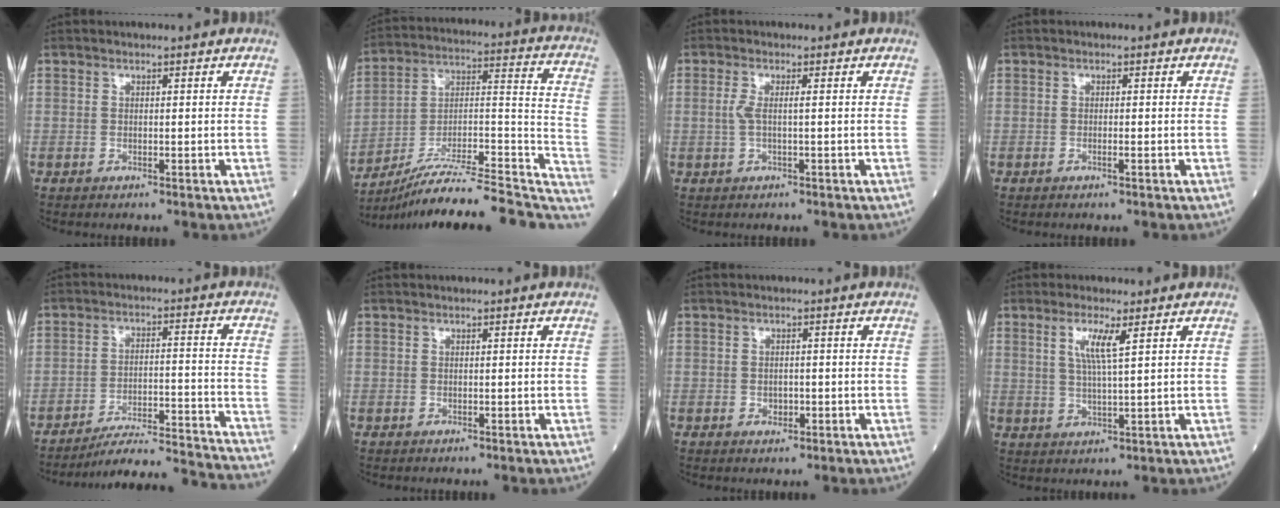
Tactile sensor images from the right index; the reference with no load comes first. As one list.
[{"total": 23.7, "force": [-20.2, 2.4, 12.1], "torque": [-0.141, 0.026, -0.312]}, {"total": 2.2, "force": [0.1, 0.3, 2.2], "torque": [-0.054, 0.002, 0.002]}, {"total": 0.7, "force": [-0.3, -0.1, 0.6], "torque": [-0.014, 0.000, -0.006]}, {"total": 16.3, "force": [-15.8, -1.5, 3.6], "torque": [-0.046, -0.005, -0.230]}, {"total": 0.0}, {"total": 1.7, "force": [-0.5, 1.1, 1.1], "torque": [-0.017, 0.002, -0.005]}, {"total": 4.5, "force": [1.9, -0.1, 4.1], "torque": [-0.083, -0.003, 0.037]}]